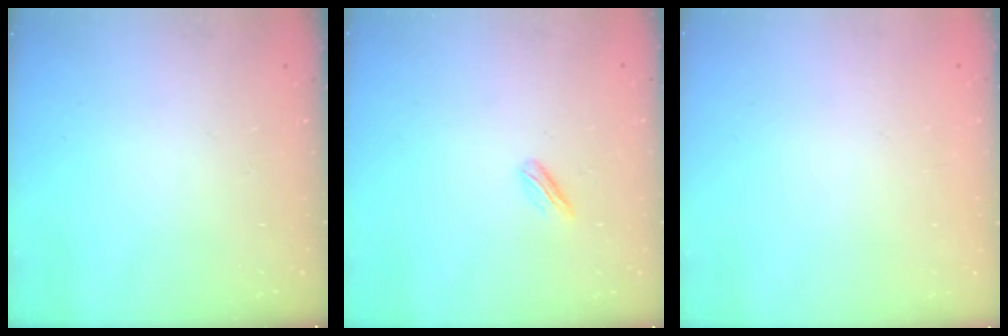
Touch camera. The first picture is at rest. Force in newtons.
{"total": 2.4, "press": 2.3, "slide": 0.7}
{"total": 2.1, "press": 2.1, "slide": 0.1}